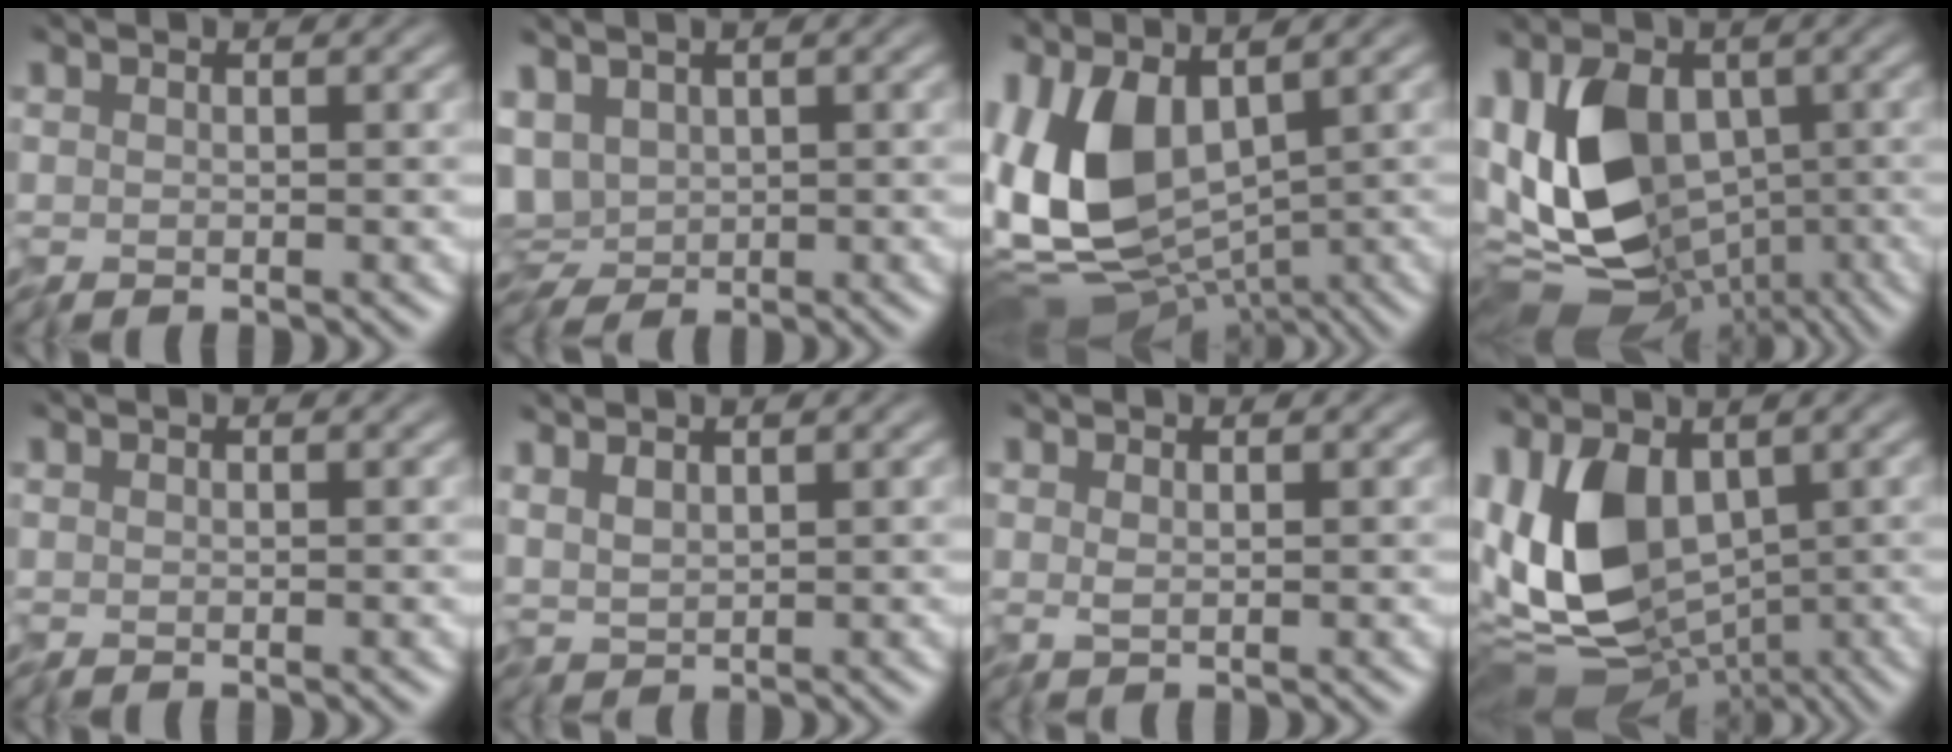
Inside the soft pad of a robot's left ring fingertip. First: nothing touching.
{"total": 5.1, "force": [0.0, 3.5, 3.7], "torque": [-0.077, -0.005, 0.000]}
{"total": 11.9, "force": [-0.4, 6.7, 9.9], "torque": [-0.221, -0.019, -0.005]}
{"total": 14.3, "force": [-1.1, 9.9, 10.3], "torque": [-0.188, -0.020, -0.007]}
{"total": 0.0}
{"total": 2.0, "force": [0.9, 0.8, 1.5], "torque": [-0.034, 0.003, 0.012]}
{"total": 0.5, "force": [0.3, 0.0, 0.4], "torque": [-0.010, -0.002, 0.008]}
{"total": 11.8, "force": [-0.4, 7.6, 8.9], "torque": [-0.188, -0.026, -0.014]}